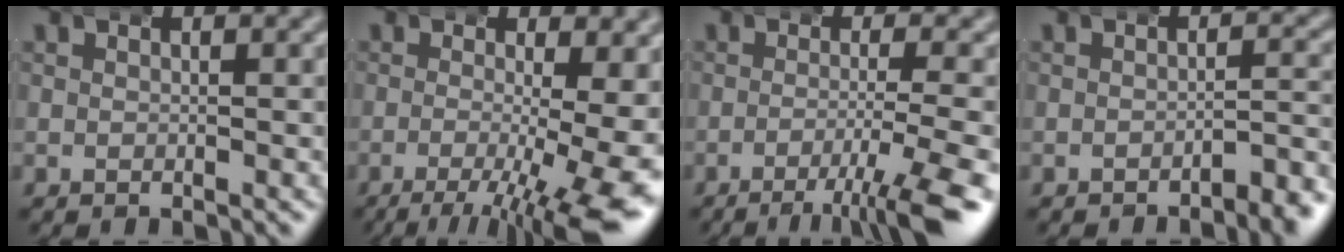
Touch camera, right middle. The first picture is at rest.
{"total": 8.2, "force": [-3.3, 2.9, 6.9], "torque": [-0.102, -0.039, -0.035]}
{"total": 7.4, "force": [-4.4, 0.9, 5.9], "torque": [-0.080, -0.015, -0.059]}
{"total": 3.1, "force": [-2.6, 0.5, 1.6], "torque": [-0.017, 0.001, -0.044]}